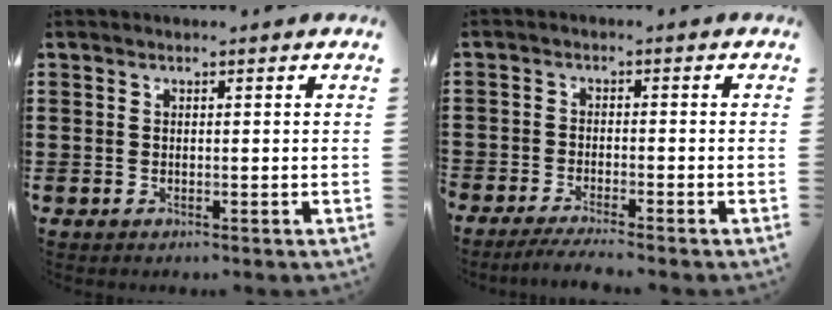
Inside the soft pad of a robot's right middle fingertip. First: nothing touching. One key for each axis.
{"total": 2.8, "fx": -2.7, "fy": 0.0, "fz": 0.7, "tx": -0.020, "ty": -0.002, "tz": -0.058}